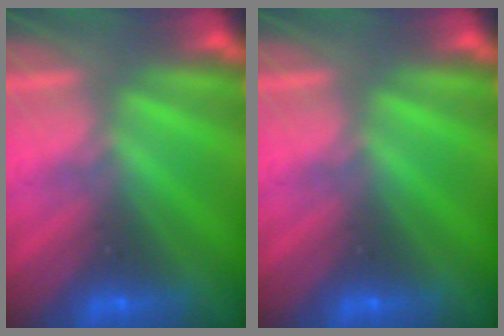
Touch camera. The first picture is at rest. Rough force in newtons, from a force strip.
{"total": 0.0}